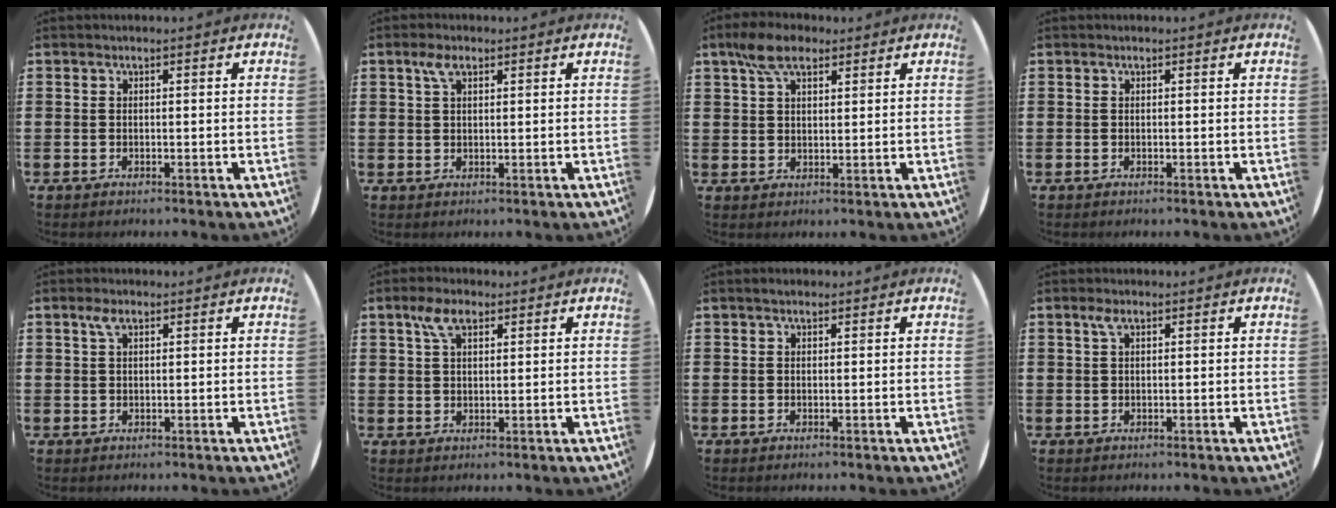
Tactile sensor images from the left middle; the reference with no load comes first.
{"total": 2.7, "force": [1.6, 1.3, 1.7], "torque": [-0.038, 0.007, 0.029]}
{"total": 5.6, "force": [3.7, 3.0, 3.0], "torque": [-0.061, 0.007, 0.068]}
{"total": 0.0}
{"total": 2.0, "force": [1.1, 1.0, 1.3], "torque": [-0.022, 0.003, 0.019]}
{"total": 4.4, "force": [2.7, 2.2, 2.6], "torque": [-0.051, 0.005, 0.047]}
{"total": 0.9, "force": [0.7, 0.4, 0.5], "torque": [-0.002, 0.002, 0.010]}
{"total": 1.5, "force": [0.7, 0.7, 1.1], "torque": [-0.026, 0.005, 0.013]}